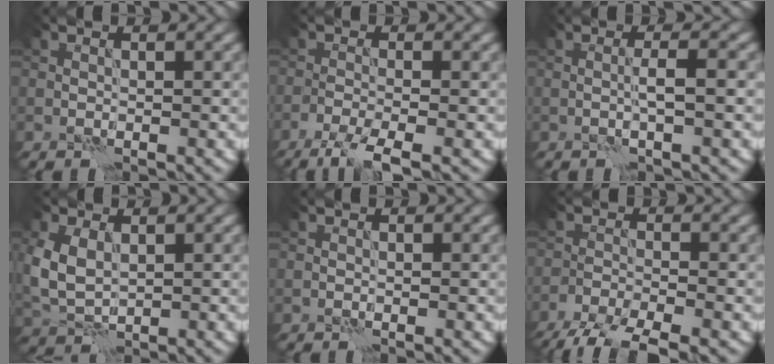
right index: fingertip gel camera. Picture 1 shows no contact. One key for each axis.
{"total": 3.7, "fx": -2.4, "fy": 0.5, "fz": 2.7, "tx": -0.047, "ty": -0.004, "tz": -0.055}
{"total": 1.9, "fx": -0.3, "fy": 0.1, "fz": 1.8, "tx": -0.034, "ty": 0.004, "tz": -0.008}
{"total": 4.7, "fx": 0.9, "fy": 3.1, "fz": 3.4, "tx": -0.086, "ty": 0.002, "tz": 0.022}
{"total": 0.0}
{"total": 5.3, "fx": -4.4, "fy": 0.7, "fz": 2.9, "tx": -0.050, "ty": -0.020, "tz": -0.084}